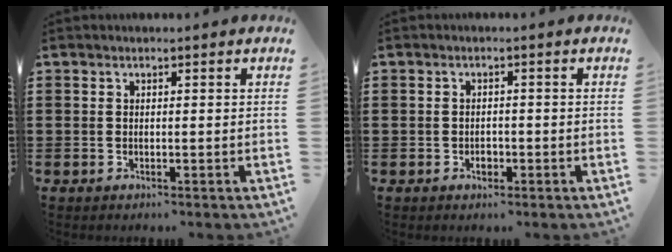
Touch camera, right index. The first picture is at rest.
{"total": 1.5, "force": [-0.6, 1.1, 0.8], "torque": [-0.017, 0.000, -0.012]}